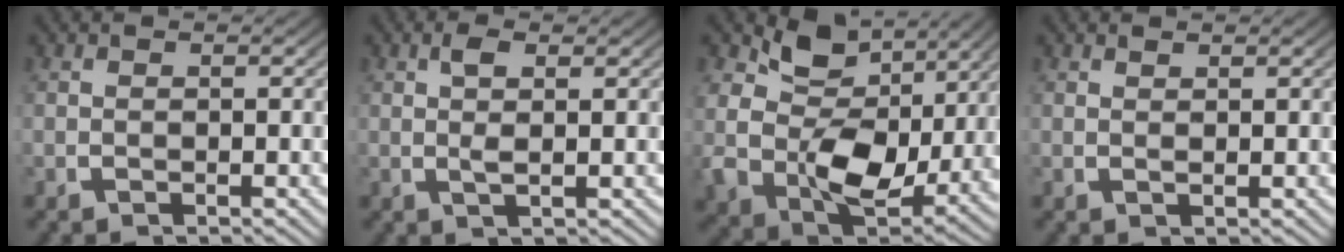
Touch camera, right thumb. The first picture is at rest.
{"total": 1.9, "force": [0.8, 0.4, 1.7], "torque": [-0.031, -0.003, 0.018]}
{"total": 10.0, "force": [1.3, 6.7, 7.3], "torque": [-0.150, -0.037, 0.037]}
{"total": 0.8, "force": [0.7, -0.1, 0.2], "torque": [0.000, -0.004, 0.017]}